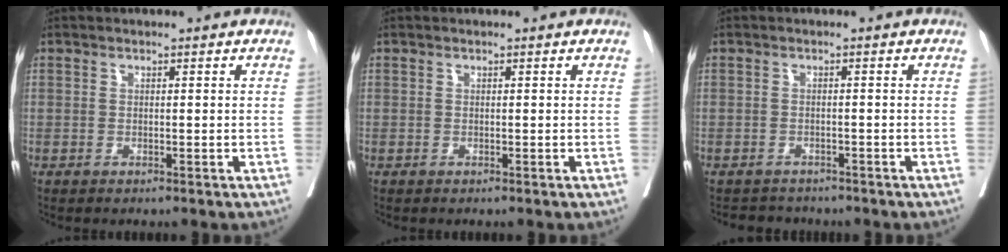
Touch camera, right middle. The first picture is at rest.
{"total": 0.0}
{"total": 3.4, "force": [-3.1, 1.3, -0.1], "torque": [0.000, -0.004, -0.047]}